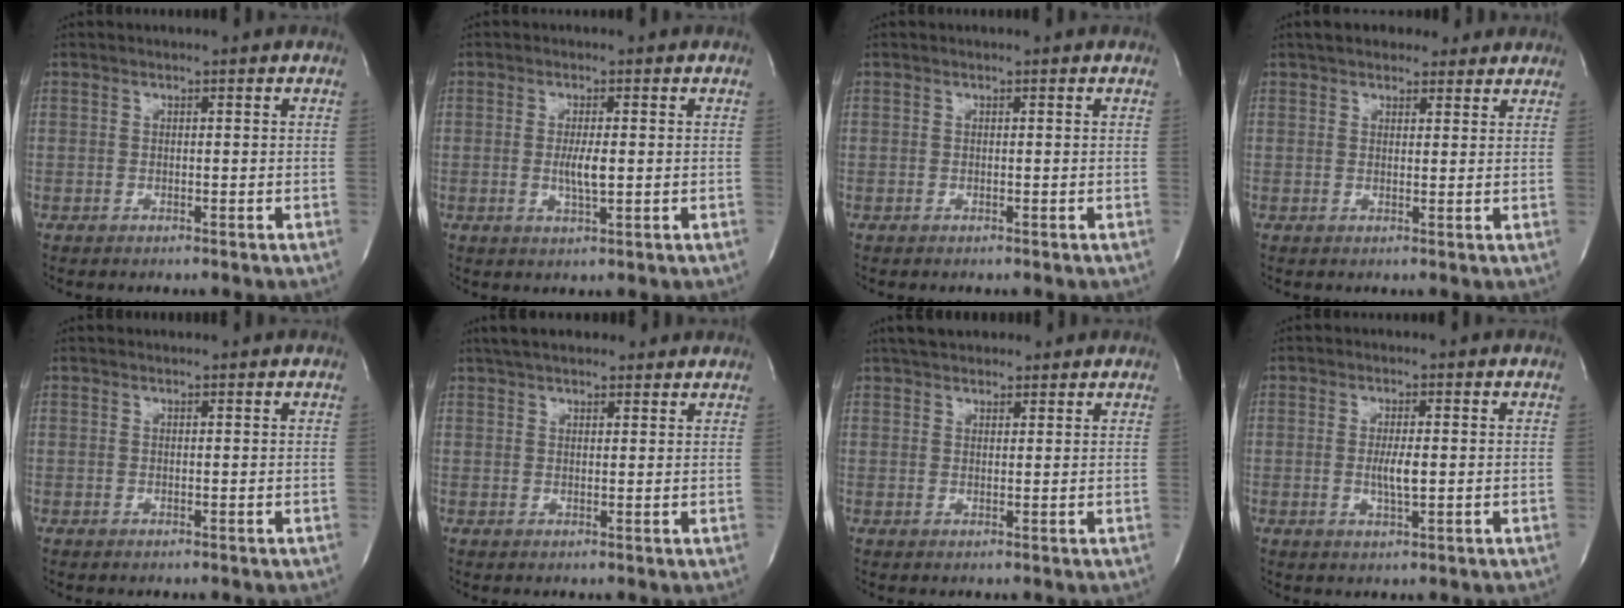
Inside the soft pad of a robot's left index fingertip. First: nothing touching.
{"total": 3.2, "force": [-0.2, 0.5, 3.2], "torque": [-0.063, -0.006, -0.001]}
{"total": 0.0}
{"total": 7.5, "force": [6.0, 3.3, 3.0], "torque": [-0.032, 0.021, 0.085]}
{"total": 0.0}
{"total": 10.1, "force": [8.4, 3.2, 4.7], "torque": [-0.065, 0.033, 0.122]}
{"total": 6.8, "force": [5.6, 2.6, 2.7], "torque": [-0.038, 0.026, 0.088]}
{"total": 3.0, "force": [-0.1, 0.5, 2.9], "torque": [-0.058, -0.005, -0.001]}